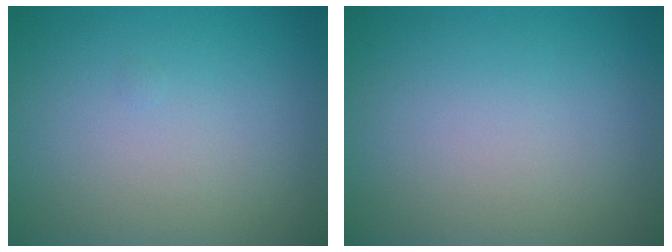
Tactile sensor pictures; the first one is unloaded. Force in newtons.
{"total": 0.0}